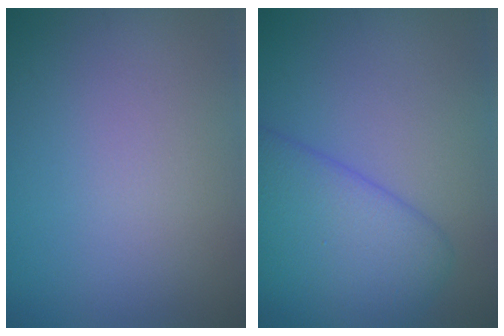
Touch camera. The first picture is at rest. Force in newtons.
{"total": 6.5, "press": 6.5, "slide": 0.5}